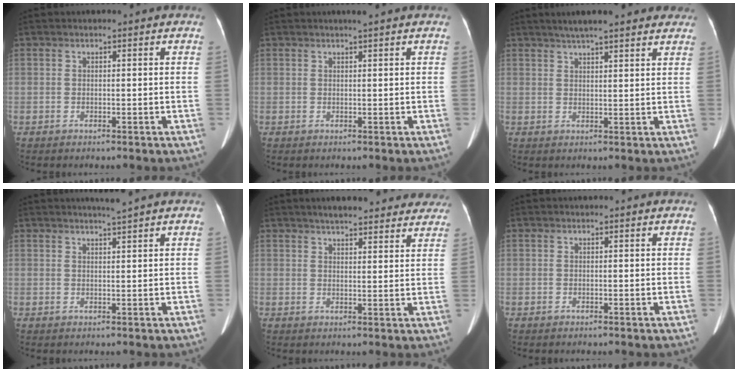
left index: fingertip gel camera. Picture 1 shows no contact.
{"total": 1.2, "force": [0.9, -0.2, 0.7], "torque": [-0.012, 0.002, 0.018]}
{"total": 12.5, "force": [10.5, 1.9, 6.6], "torque": [-0.090, 0.034, 0.133]}
{"total": 2.2, "force": [1.8, -0.8, 0.9], "torque": [-0.009, -0.004, 0.032]}
{"total": 15.7, "force": [13.8, 3.6, 6.7], "torque": [-0.073, 0.023, 0.166]}
{"total": 0.0}